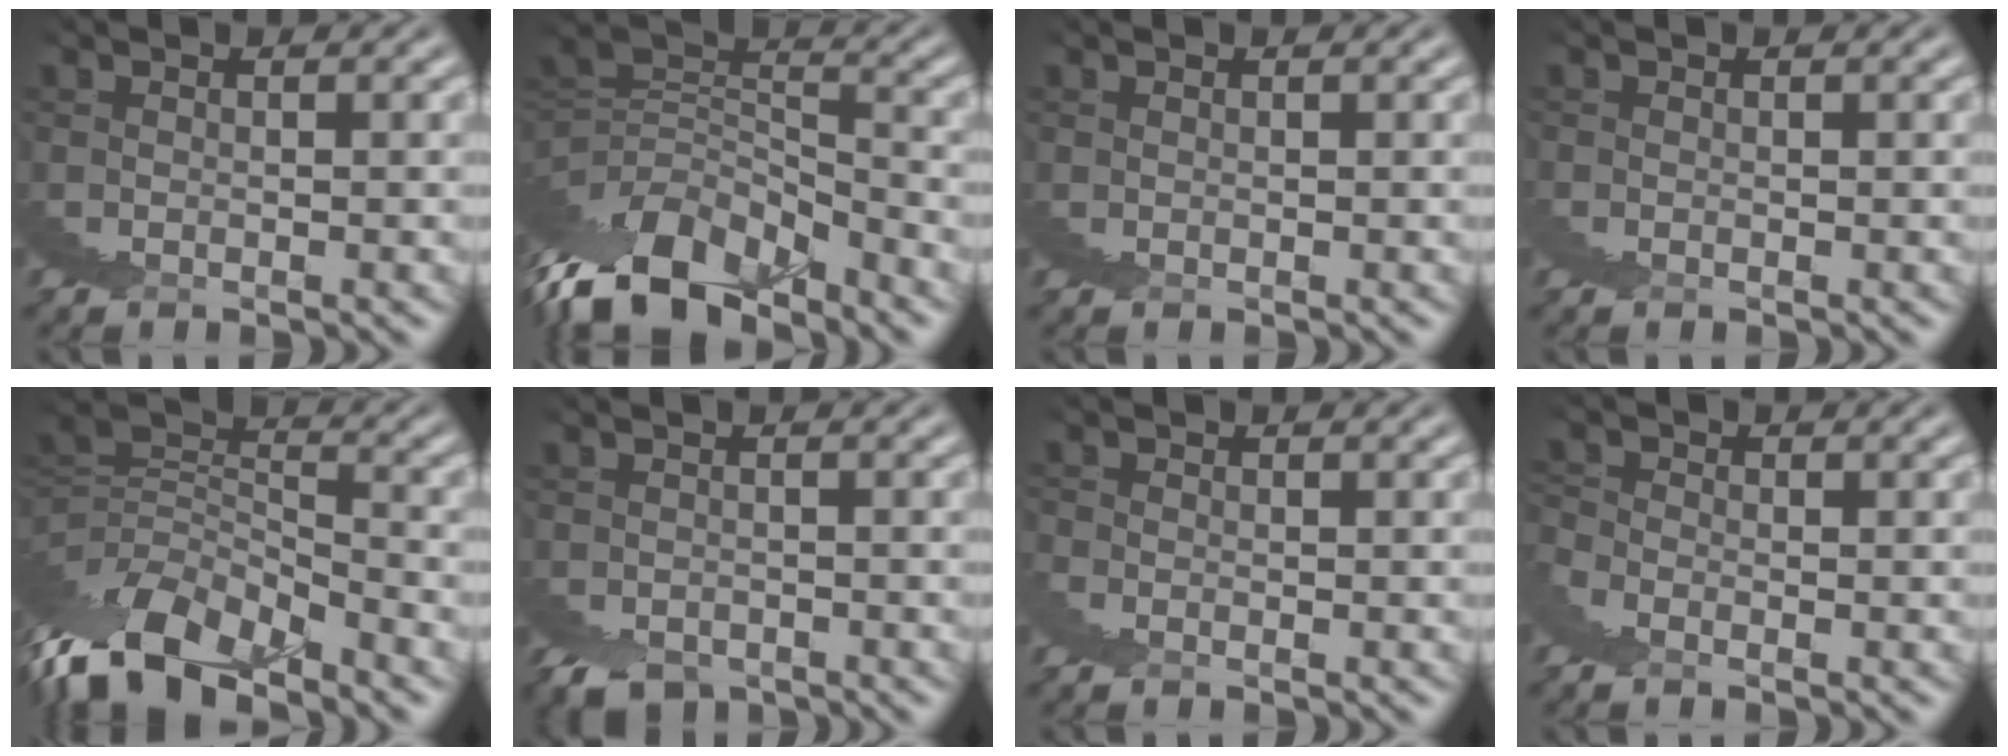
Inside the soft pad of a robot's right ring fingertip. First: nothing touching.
{"total": 8.4, "force": [-2.4, 4.2, 6.8], "torque": [-0.108, -0.003, -0.040]}
{"total": 0.7, "force": [0.4, 0.5, -0.2], "torque": [0.009, -0.001, 0.005]}
{"total": 0.6, "force": [0.1, 0.1, -0.6], "torque": [0.016, -0.001, 0.000]}
{"total": 7.4, "force": [-2.5, 3.4, 6.1], "torque": [-0.106, -0.005, -0.039]}
{"total": 1.0, "force": [-0.4, -0.4, -0.9], "torque": [0.037, 0.006, -0.009]}
{"total": 0.7, "force": [0.0, 0.6, -0.4], "torque": [0.013, 0.001, -0.004]}
{"total": 2.8, "force": [1.9, 1.9, 0.7], "torque": [-0.004, 0.010, 0.023]}